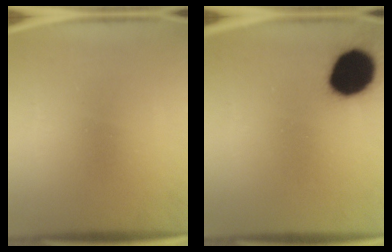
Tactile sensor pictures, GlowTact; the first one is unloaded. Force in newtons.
{"total": 16.5}